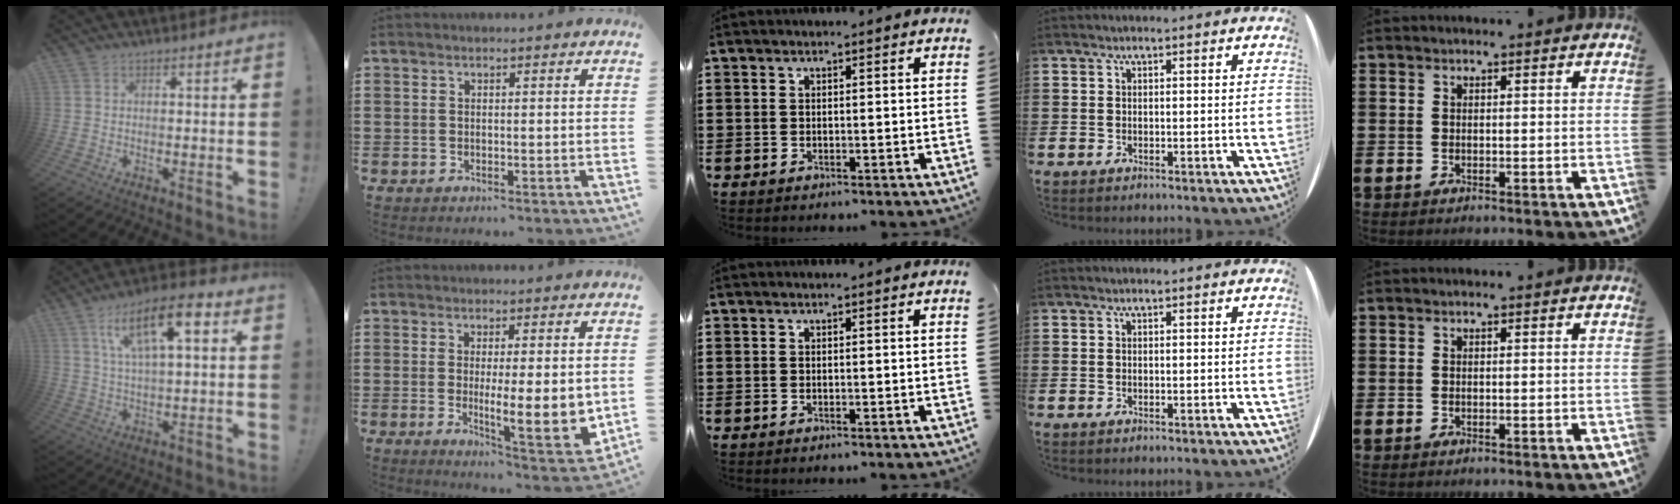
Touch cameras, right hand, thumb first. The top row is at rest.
{"thumb": {"total": 14.2, "force": [5.8, 5.2, 11.9], "torque": [-0.196, -0.006, 0.093]}, "index": {"total": 8.2, "force": [0.0, 2.1, 8.0], "torque": [-0.108, -0.023, 0.004]}}